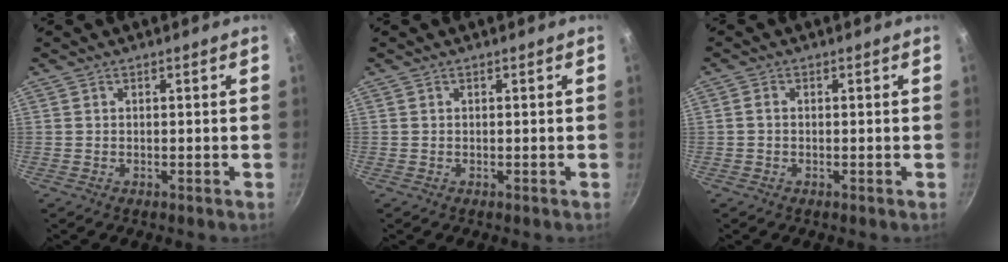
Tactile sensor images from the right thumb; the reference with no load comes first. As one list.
[{"total": 0.0}, {"total": 1.2, "force": [-0.1, 0.9, 0.7], "torque": [-0.014, 0.006, -0.004]}]